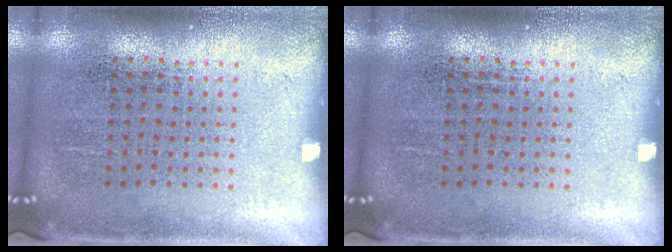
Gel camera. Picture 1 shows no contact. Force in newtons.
{"total": 0.0}